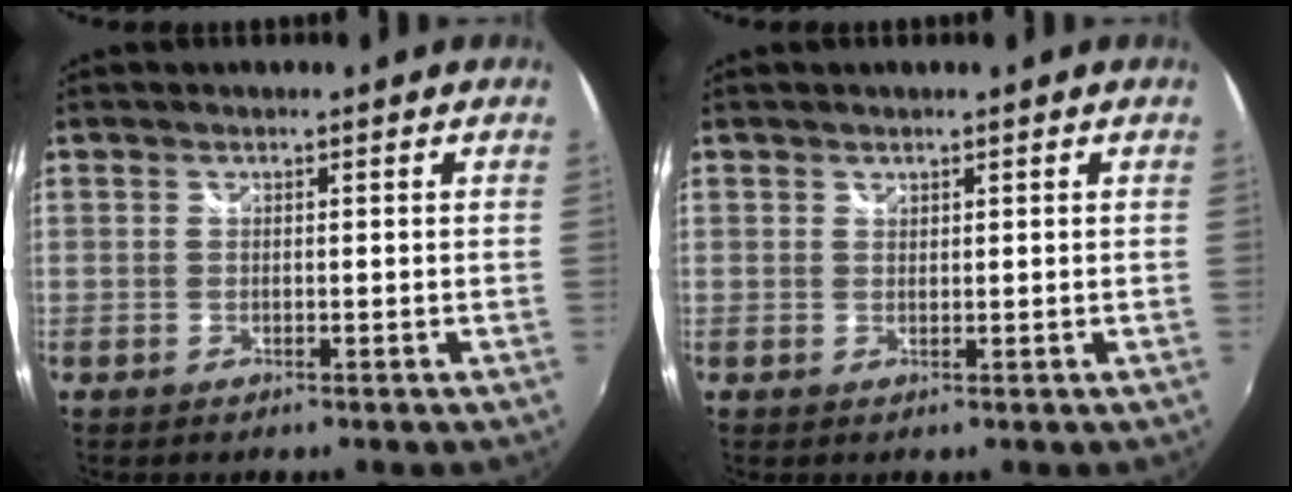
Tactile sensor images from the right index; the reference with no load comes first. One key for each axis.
{"total": 0.5, "fx": 0.5, "fy": 0.2, "fz": -0.1, "tx": 0.004, "ty": -0.001, "tz": 0.009}